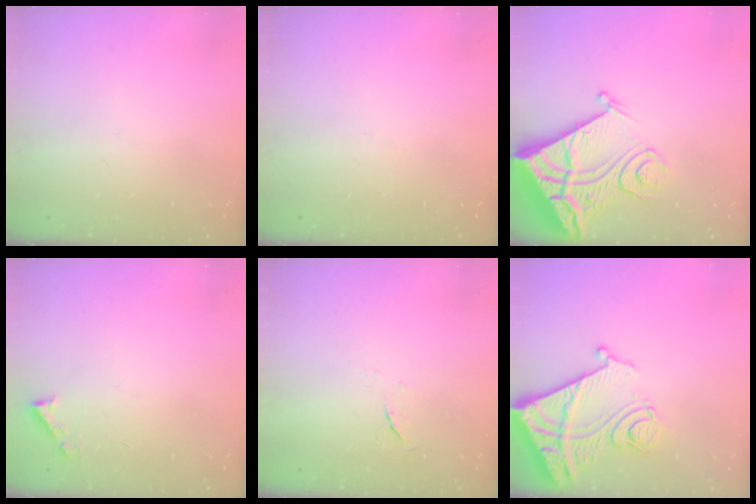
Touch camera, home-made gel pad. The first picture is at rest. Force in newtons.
{"total": 0.0}
{"total": 17.7, "press": 17.5, "slide": 2.3}
{"total": 3.6, "press": 3.6, "slide": 0.5}
{"total": 3.6, "press": 3.6, "slide": 0.6}
{"total": 14.7, "press": 14.6, "slide": 1.7}